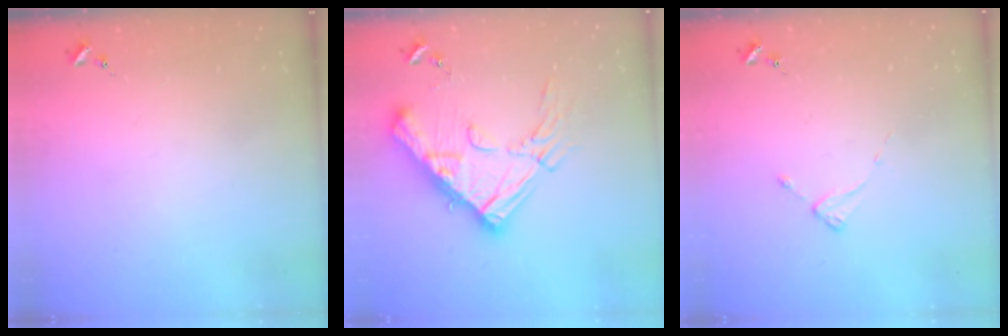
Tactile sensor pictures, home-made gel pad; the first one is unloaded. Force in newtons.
{"total": 20.5, "press": 20.3, "slide": 2.3}
{"total": 2.0, "press": 2.0, "slide": 0.3}